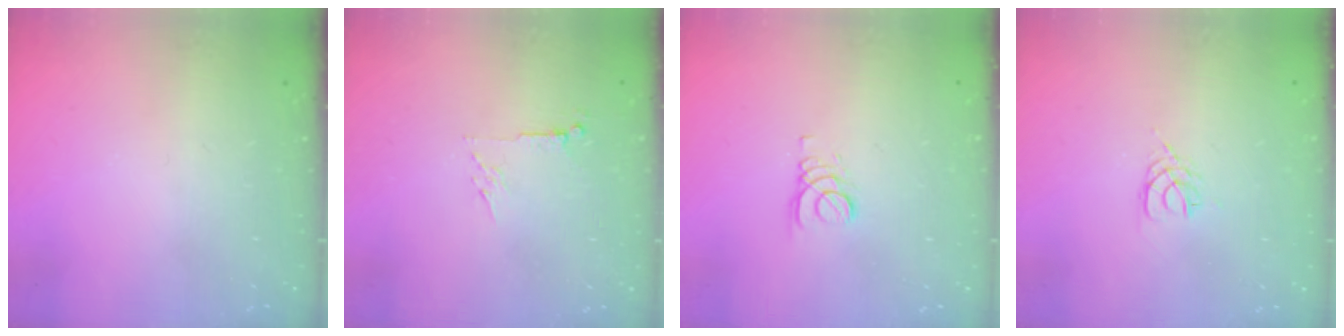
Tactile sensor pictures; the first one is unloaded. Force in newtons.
{"total": 5.0, "press": 4.9, "slide": 0.4}
{"total": 2.4, "press": 2.4, "slide": 0.2}
{"total": 2.4, "press": 2.3, "slide": 0.4}